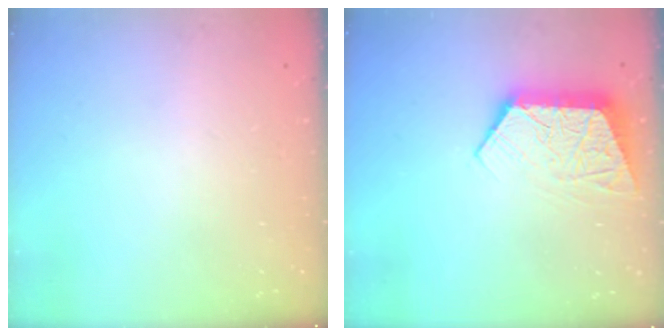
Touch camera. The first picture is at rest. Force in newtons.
{"total": 10.4, "press": 10.3, "slide": 0.9}